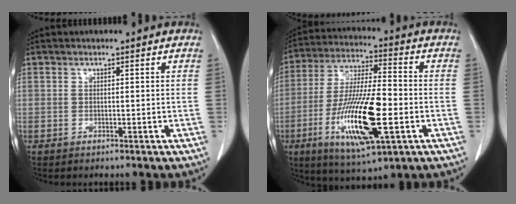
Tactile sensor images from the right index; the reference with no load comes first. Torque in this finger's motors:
{"motor_torque": [2.14, 0.00, 0.50, 0.21]}